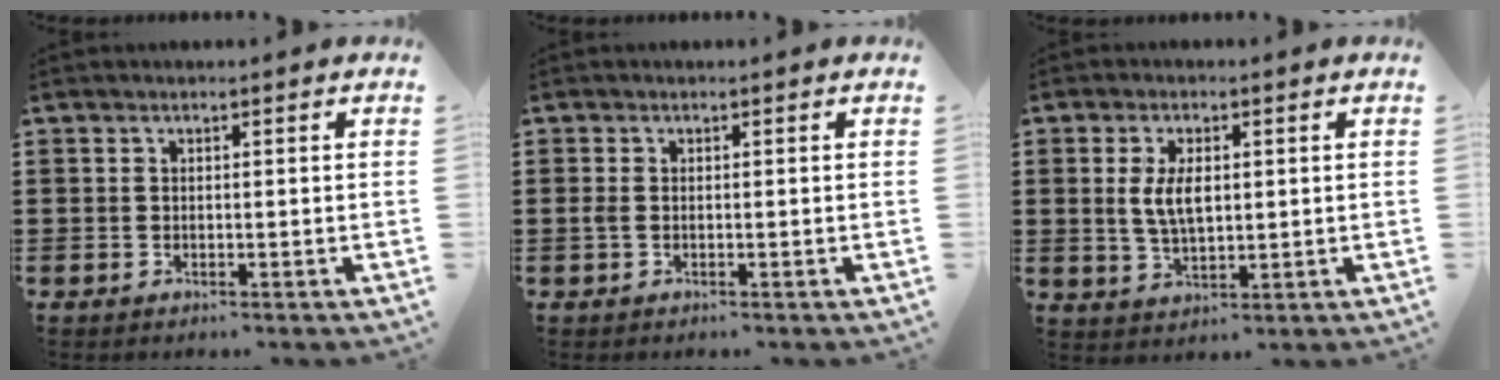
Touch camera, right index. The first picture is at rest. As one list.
[{"total": 0.8, "force": [-0.2, 0.3, 0.7], "torque": [-0.024, -0.004, -0.006]}, {"total": 5.4, "force": [0.7, 2.6, 4.7], "torque": [-0.094, 0.002, 0.006]}]